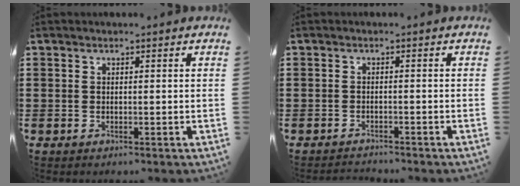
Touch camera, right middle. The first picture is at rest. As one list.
[{"total": 1.3, "force": [-1.3, 0.1, -0.2], "torque": [0.000, 0.003, -0.030]}]